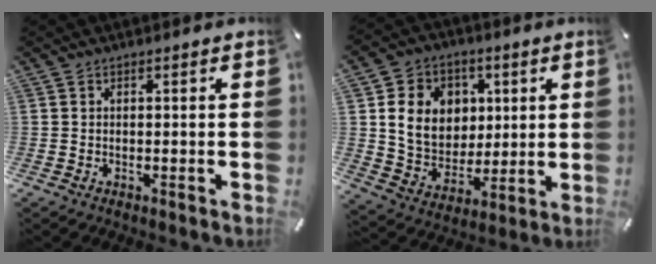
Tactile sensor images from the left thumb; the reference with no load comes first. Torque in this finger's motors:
{"motor_torque": [1.18, 1.14, 0.40, -0.09, 0.13]}